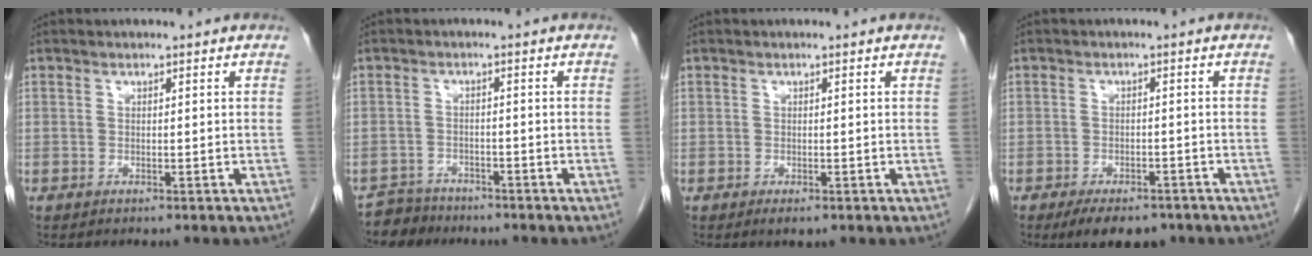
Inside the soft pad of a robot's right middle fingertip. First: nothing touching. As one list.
[{"total": 3.6, "force": [-3.2, 1.5, -0.7], "torque": [0.010, -0.001, -0.058]}, {"total": 1.1, "force": [-0.6, 0.5, 0.8], "torque": [-0.012, -0.002, -0.004]}, {"total": 7.2, "force": [-5.4, 3.2, 3.6], "torque": [-0.047, -0.002, -0.076]}]